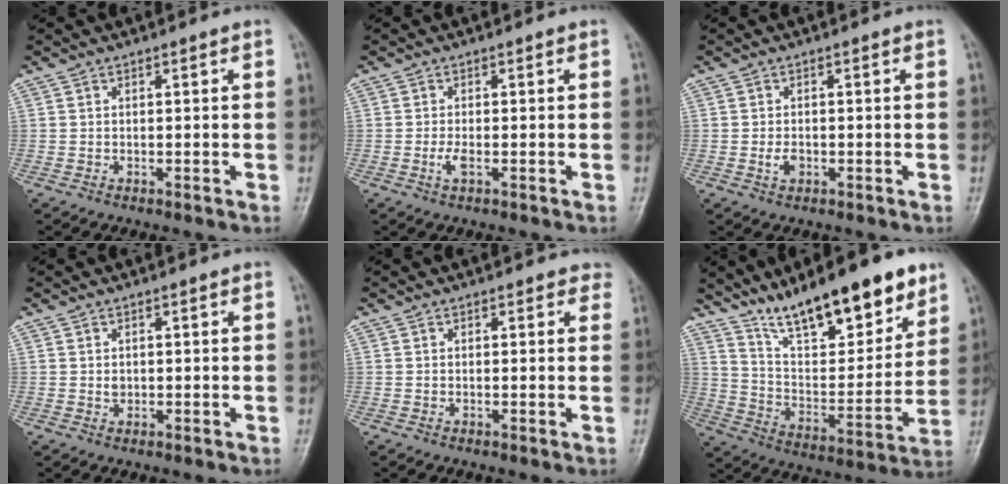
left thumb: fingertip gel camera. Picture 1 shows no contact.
{"total": 2.0, "force": [-0.6, 0.8, 1.8], "torque": [-0.040, -0.003, -0.014]}
{"total": 2.1, "force": [-0.6, 1.4, 1.4], "torque": [-0.024, 0.001, -0.011]}
{"total": 1.1, "force": [0.2, 0.9, 0.6], "torque": [-0.005, 0.000, 0.004]}
{"total": 2.1, "force": [1.6, 1.3, 0.5], "torque": [0.021, -0.004, 0.003]}
{"total": 21.6, "force": [15.1, 6.9, 13.8], "torque": [-0.175, -0.068, 0.256]}